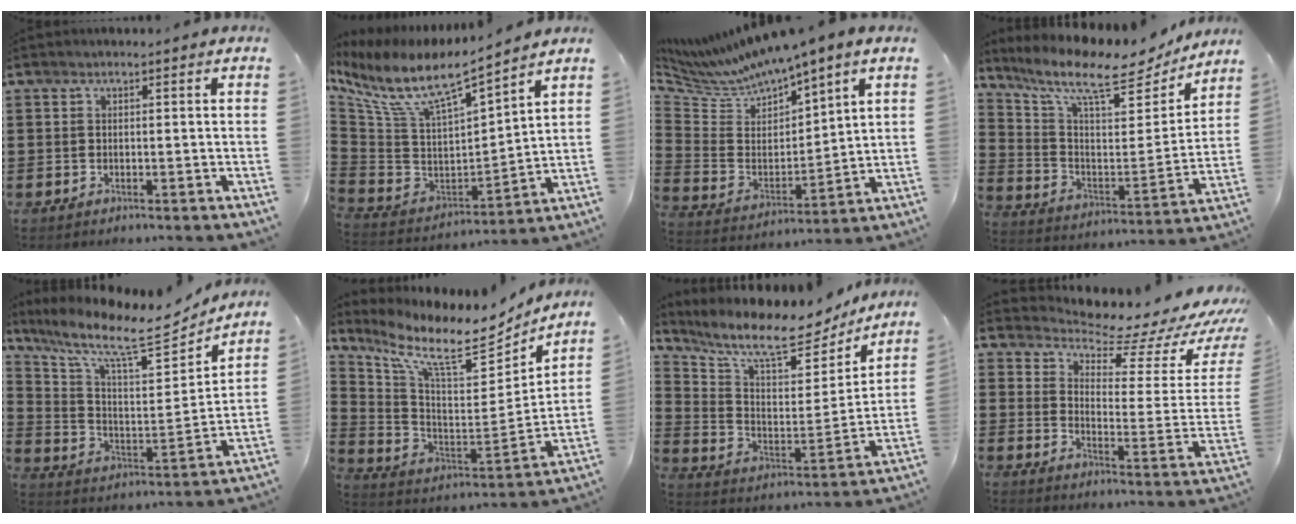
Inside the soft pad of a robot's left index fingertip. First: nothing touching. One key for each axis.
{"total": 9.5, "fx": 7.0, "fy": 2.2, "fz": 6.0, "tx": -0.146, "ty": -0.052, "tz": 0.118}
{"total": 5.8, "fx": 5.6, "fy": 0.9, "fz": 1.0, "tx": -0.058, "ty": -0.046, "tz": 0.092}
{"total": 10.8, "fx": 8.4, "fy": 3.0, "fz": 6.0, "tx": -0.139, "ty": -0.051, "tz": 0.138}
{"total": 10.4, "fx": 8.4, "fy": 1.9, "fz": 6.0, "tx": -0.142, "ty": -0.052, "tz": 0.135}
{"total": 11.2, "fx": 9.0, "fy": 2.3, "fz": 6.2, "tx": -0.142, "ty": -0.064, "tz": 0.148}
{"total": 10.3, "fx": 8.6, "fy": 2.7, "fz": 5.0, "tx": -0.120, "ty": -0.059, "tz": 0.142}
{"total": 6.7, "fx": 6.3, "fy": 1.2, "fz": 2.1, "tx": -0.051, "ty": -0.059, "tz": 0.104}